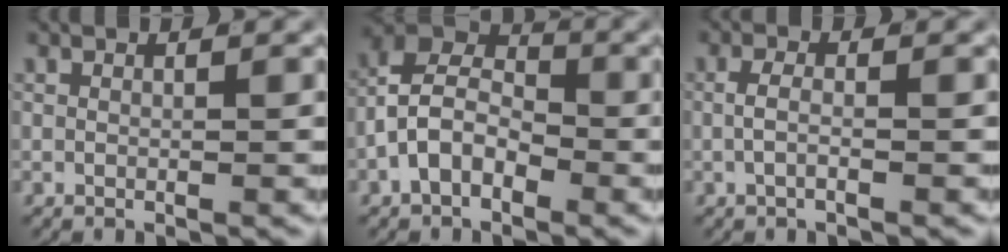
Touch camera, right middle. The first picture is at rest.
{"total": 8.4, "force": [0.2, 6.6, 5.2], "torque": [-0.087, 0.004, -0.018]}
{"total": 1.5, "force": [-0.6, 0.2, 1.4], "torque": [-0.029, -0.004, -0.010]}